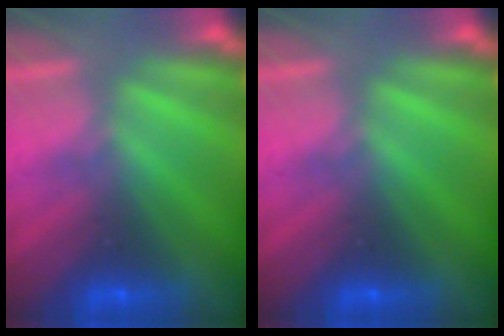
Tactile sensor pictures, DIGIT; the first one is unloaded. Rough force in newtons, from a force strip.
{"total": 0.0}